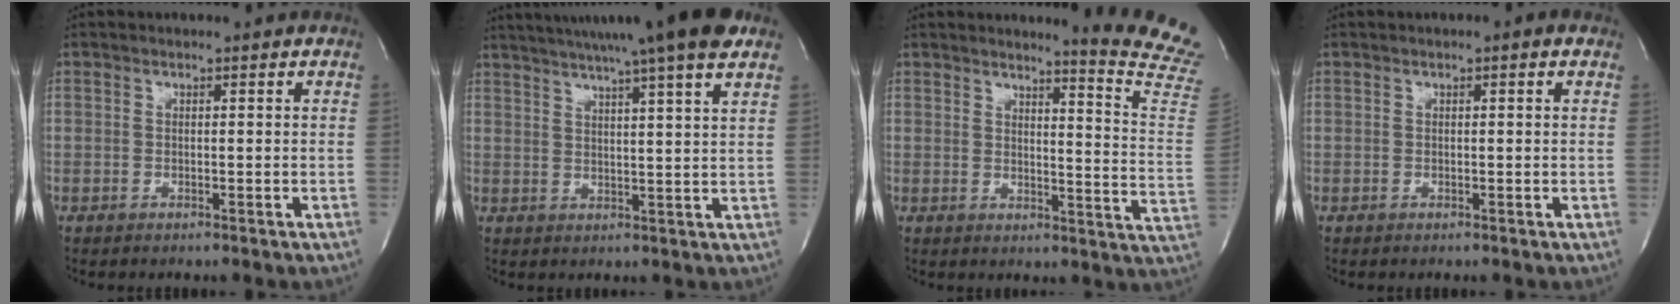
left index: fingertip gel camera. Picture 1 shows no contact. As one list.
[{"total": 17.2, "force": [13.9, -0.6, 10.1], "torque": [-0.170, 0.010, 0.185]}, {"total": 13.1, "force": [12.5, -2.5, 3.0], "torque": [-0.041, -0.152, 0.123]}, {"total": 0.8, "force": [0.1, 0.2, 0.7], "torque": [-0.016, -0.001, -0.003]}]